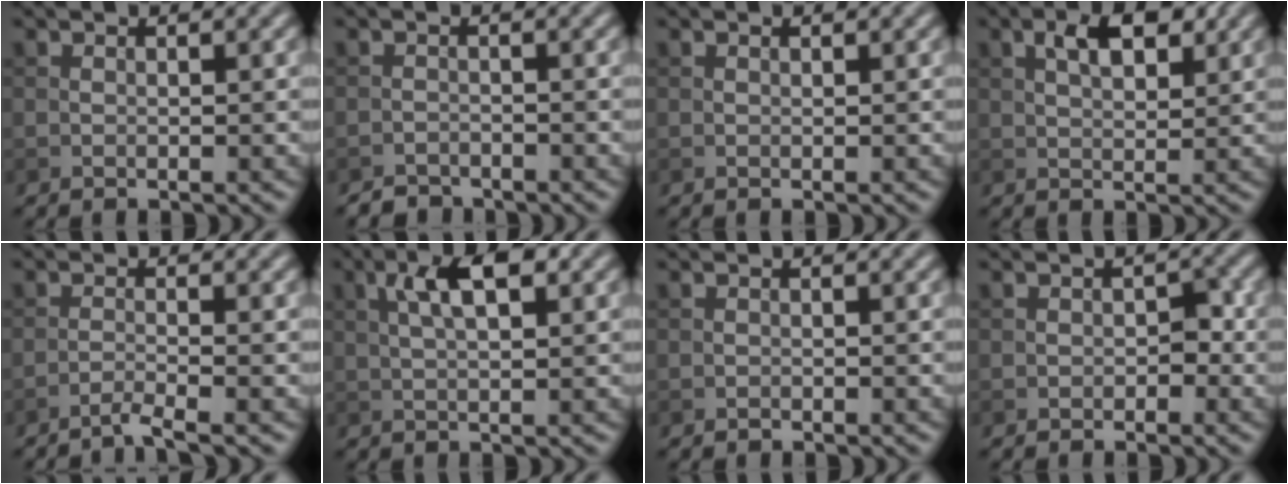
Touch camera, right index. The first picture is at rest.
{"total": 1.8, "force": [-1.7, 0.6, 0.0], "torque": [0.004, 0.003, -0.032]}
{"total": 0.0}
{"total": 3.9, "force": [1.6, 1.9, 3.1], "torque": [-0.054, 0.007, 0.028]}
{"total": 1.8, "force": [-1.4, 0.0, 1.2], "torque": [-0.015, 0.003, -0.041]}
{"total": 4.9, "force": [1.7, 1.6, 4.3], "torque": [-0.079, 0.011, 0.027]}
{"total": 0.0}
{"total": 1.4, "force": [-0.5, 1.0, 0.8], "torque": [-0.008, 0.002, -0.007]}